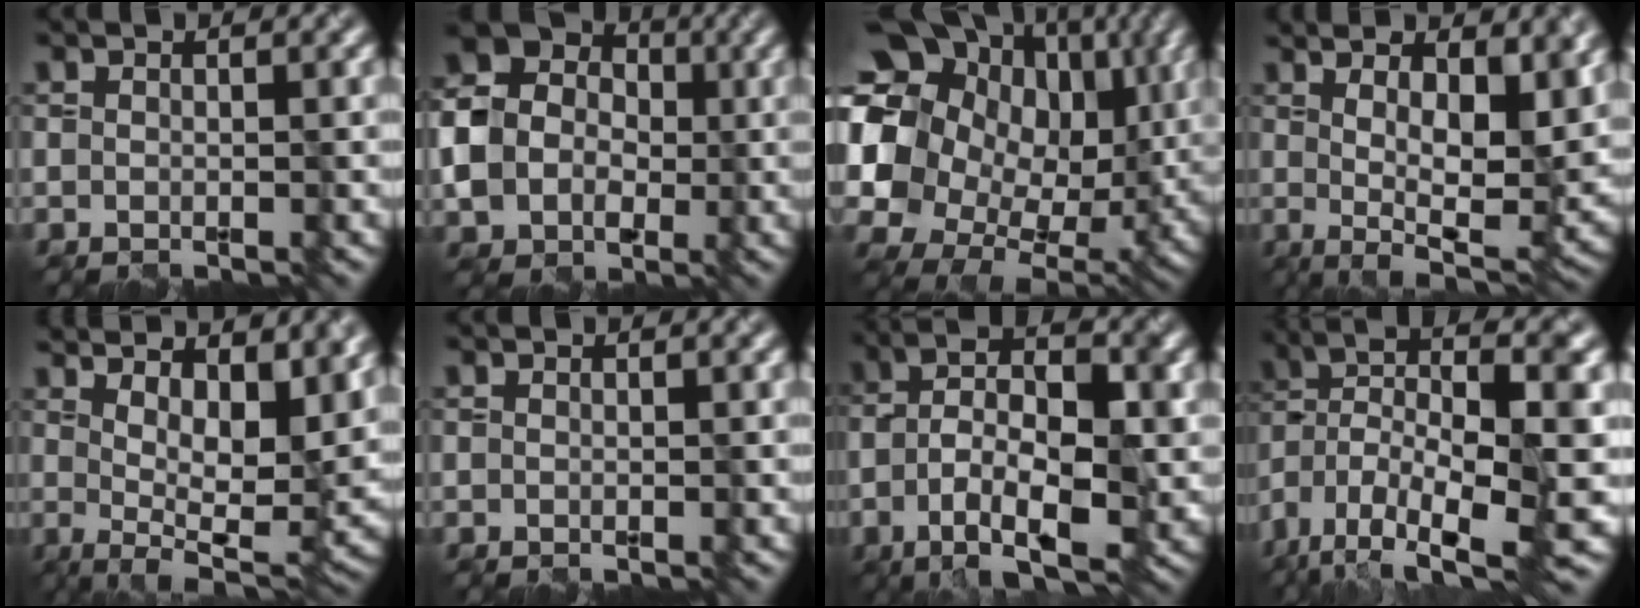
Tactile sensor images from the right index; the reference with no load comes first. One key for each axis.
{"total": 8.1, "fx": -0.6, "fy": 7.2, "fz": 3.8, "tx": -0.079, "ty": -0.001, "tz": -0.023}
{"total": 19.2, "fx": 5.0, "fy": 14.6, "fz": 11.3, "tx": -0.228, "ty": 0.030, "tz": 0.101}
{"total": 10.2, "fx": 2.8, "fy": 3.5, "fz": 9.1, "tx": -0.127, "ty": -0.003, "tz": 0.046}
{"total": 10.7, "fx": 4.4, "fy": 3.4, "fz": 9.1, "tx": -0.123, "ty": 0.005, "tz": 0.072}
{"total": 0.0}
{"total": 9.2, "fx": -2.4, "fy": 3.9, "fz": 8.0, "tx": -0.138, "ty": 0.007, "tz": -0.045}
{"total": 13.0, "fx": -4.4, "fy": 5.6, "fz": 10.9, "tx": -0.221, "ty": 0.004, "tz": -0.075}